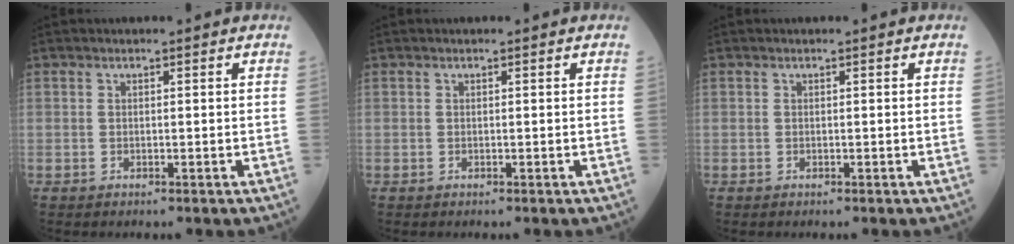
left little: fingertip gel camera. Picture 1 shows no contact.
{"total": 0.0}
{"total": 0.0}